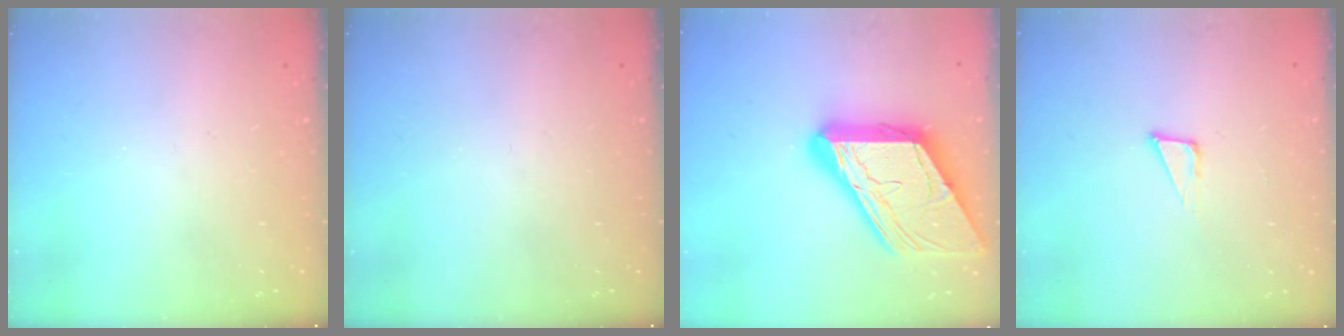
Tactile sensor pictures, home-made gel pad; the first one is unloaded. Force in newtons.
{"total": 0.0}
{"total": 23.0, "press": 22.9, "slide": 2.4}
{"total": 4.4, "press": 4.3, "slide": 0.8}